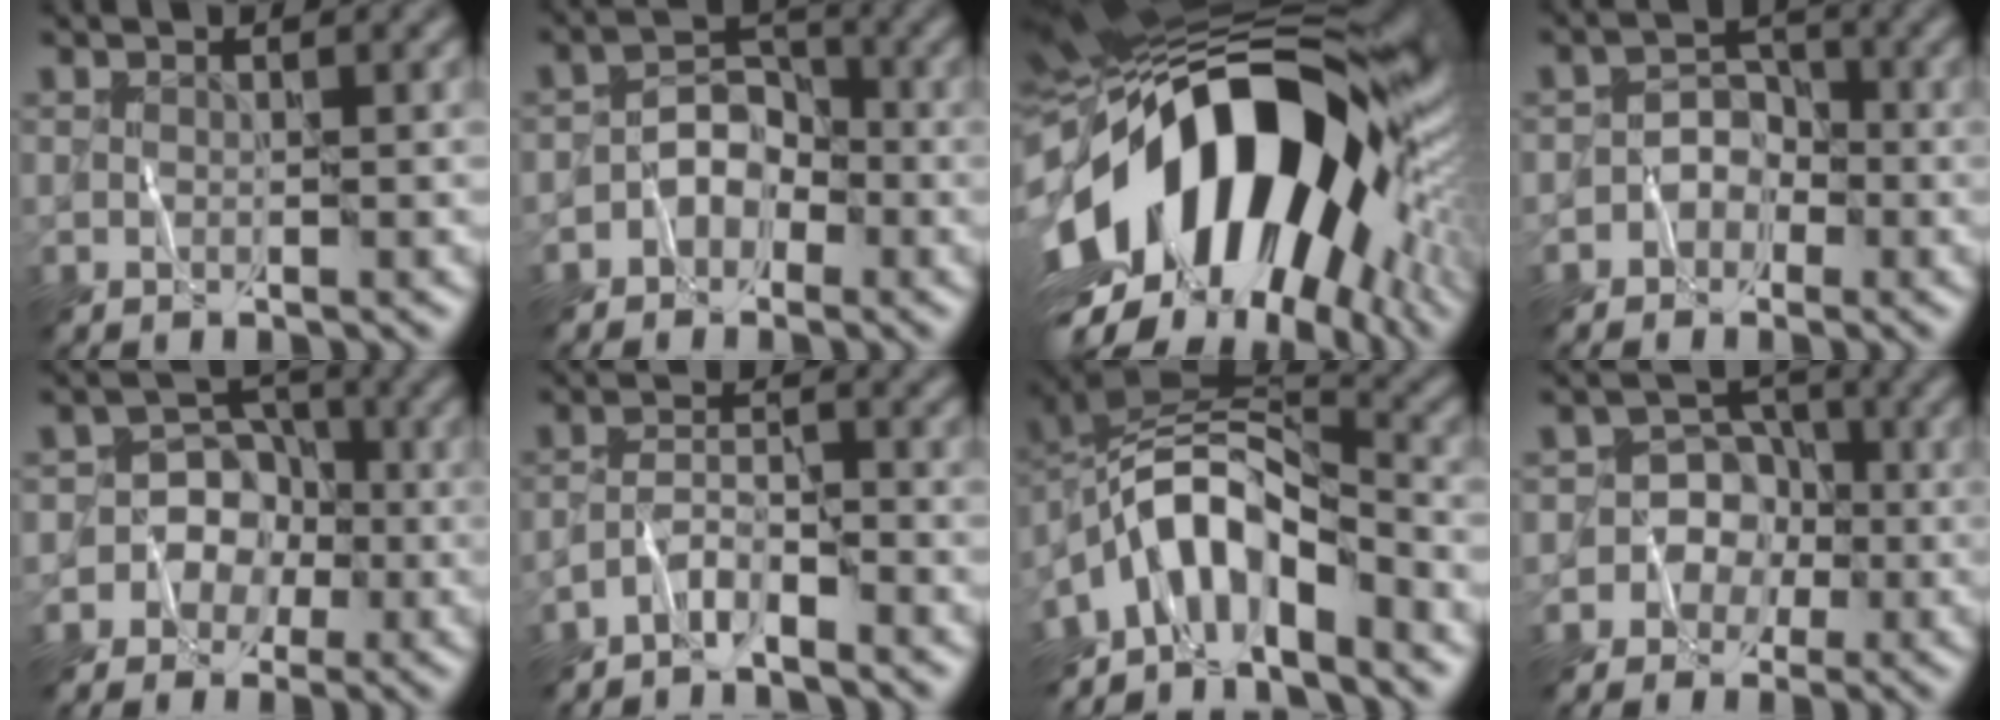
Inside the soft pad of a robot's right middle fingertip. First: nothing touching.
{"total": 2.7, "force": [-1.4, 2.1, 1.1], "torque": [-0.006, 0.012, -0.031]}
{"total": 20.7, "force": [-1.7, 12.2, 16.6], "torque": [-0.287, -0.007, -0.045]}
{"total": 2.1, "force": [-1.1, 1.7, 0.5], "torque": [0.006, 0.011, -0.023]}
{"total": 5.6, "force": [-2.2, 5.2, 0.6], "torque": [0.035, 0.015, -0.052]}
{"total": 2.4, "force": [-2.0, 0.4, 1.1], "torque": [-0.022, 0.008, -0.048]}
{"total": 8.0, "force": [-4.4, 3.7, 5.5], "torque": [-0.082, 0.012, -0.096]}
{"total": 5.1, "force": [-1.9, 4.7, 0.3], "torque": [0.040, 0.015, -0.044]}